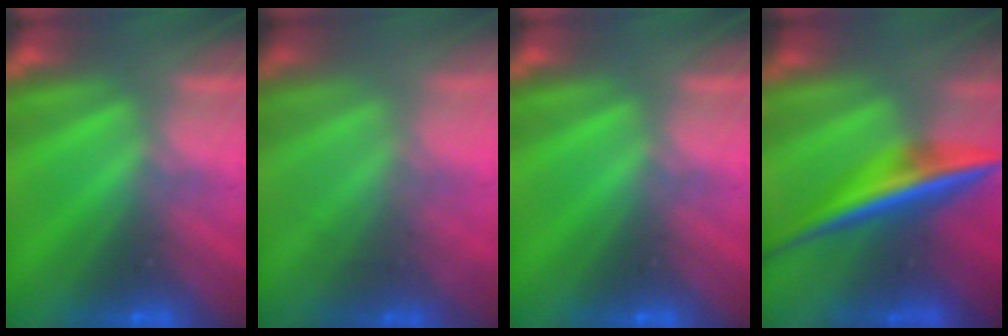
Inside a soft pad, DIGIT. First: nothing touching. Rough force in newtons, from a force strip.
{"total": 1.6}
{"total": 0.0}
{"total": 7.1}